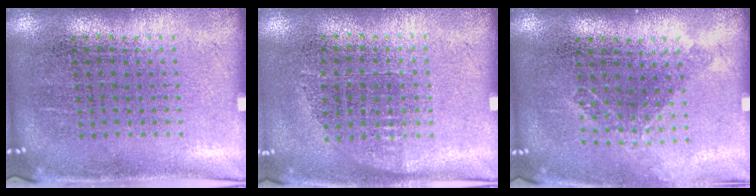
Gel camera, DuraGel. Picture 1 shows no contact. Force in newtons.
{"total": 0.7, "press": 0.6, "slide": 0.3}
{"total": 1.1, "press": 0.9, "slide": 0.6}